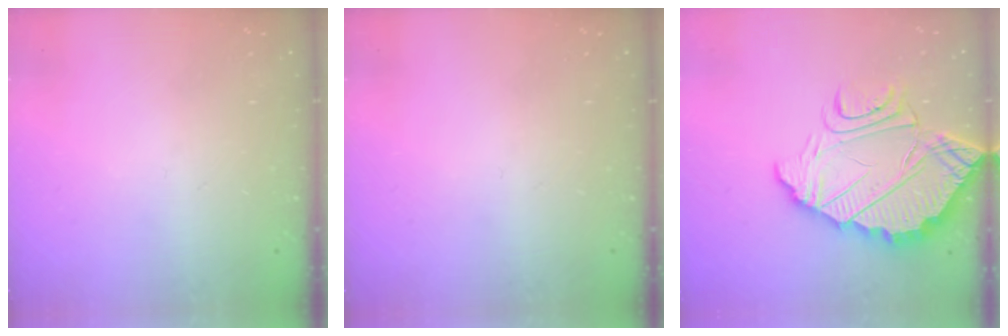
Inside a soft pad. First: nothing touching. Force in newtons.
{"total": 0.0}
{"total": 12.8, "press": 12.7, "slide": 1.1}